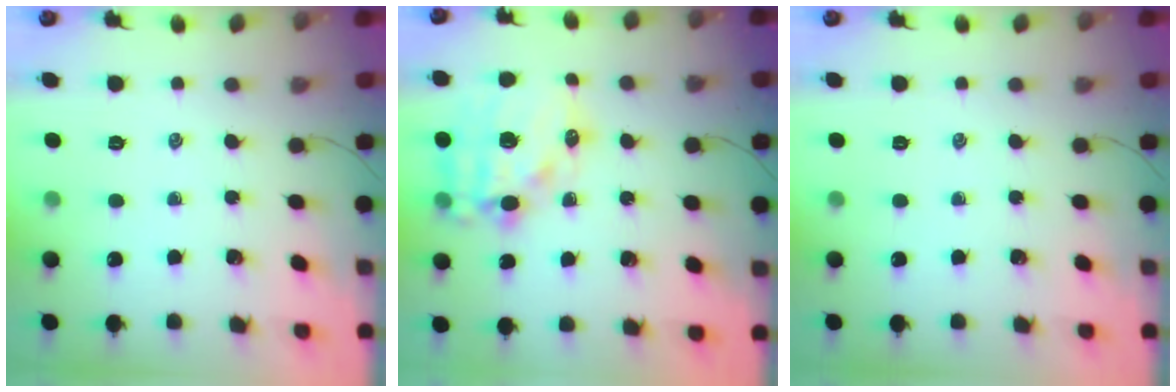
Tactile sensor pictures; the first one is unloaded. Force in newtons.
{"total": 16.9, "press": 16.5, "slide": 3.5}
{"total": 0.0}